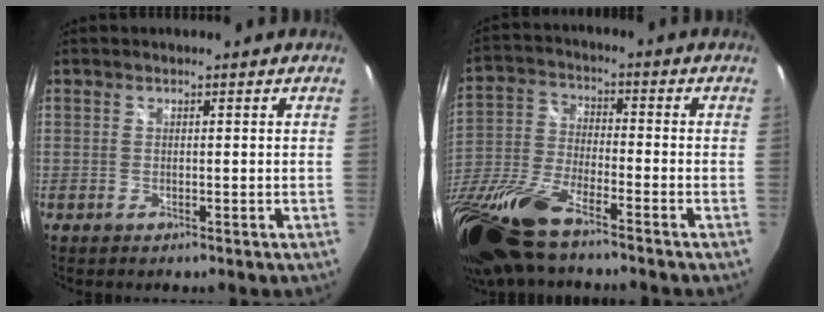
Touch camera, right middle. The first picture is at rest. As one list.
[{"total": 19.1, "force": [-13.6, 5.1, 12.3], "torque": [-0.277, -0.046, -0.268]}]